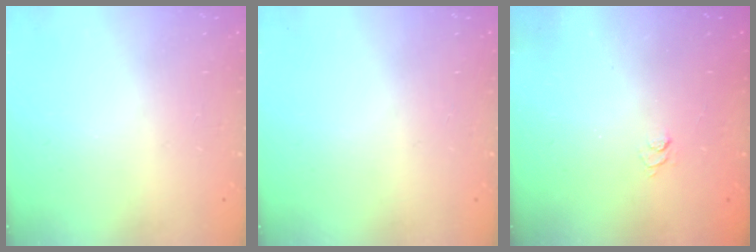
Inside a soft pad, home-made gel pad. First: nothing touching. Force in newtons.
{"total": 0.0}
{"total": 1.9, "press": 1.5, "slide": 1.3}